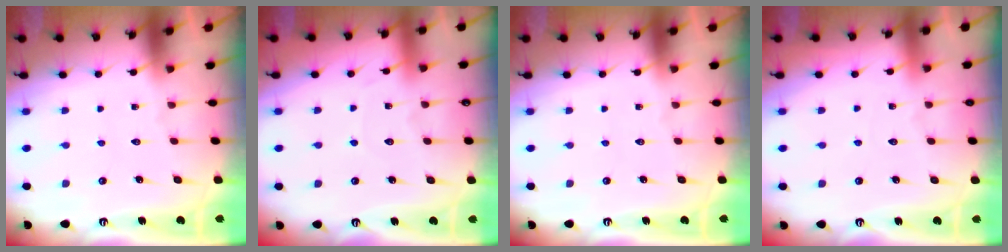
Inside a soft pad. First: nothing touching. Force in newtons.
{"total": 4.0, "press": 3.9, "slide": 0.5}
{"total": 0.0}
{"total": 2.6, "press": 2.6, "slide": 0.3}